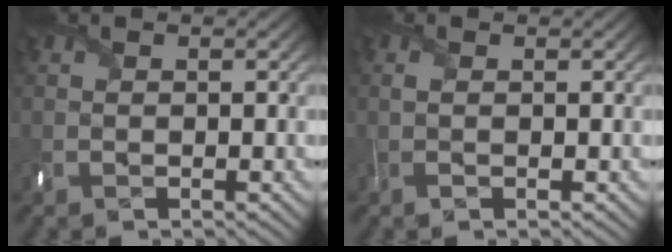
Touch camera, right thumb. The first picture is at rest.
{"total": 0.9, "force": [0.1, 0.4, 0.8], "torque": [-0.019, 0.000, 0.002]}